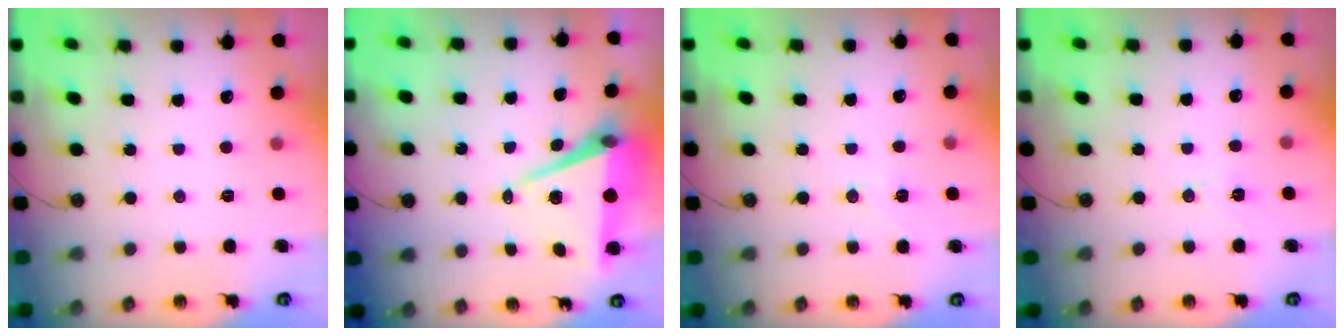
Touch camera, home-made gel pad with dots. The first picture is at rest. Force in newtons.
{"total": 8.5, "press": 7.4, "slide": 4.2}
{"total": 6.7, "press": 5.6, "slide": 3.6}
{"total": 6.7, "press": 4.9, "slide": 4.6}